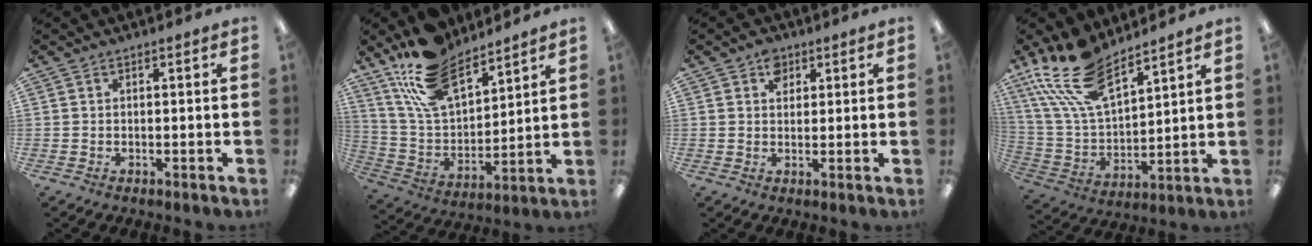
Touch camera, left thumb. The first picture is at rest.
{"total": 17.9, "force": [13.6, 7.9, 8.5], "torque": [-0.186, -0.067, 0.252]}
{"total": 2.7, "force": [1.6, 1.7, 1.3], "torque": [-0.013, -0.003, 0.024]}
{"total": 18.9, "force": [13.3, 7.8, 10.9], "torque": [-0.256, -0.065, 0.240]}